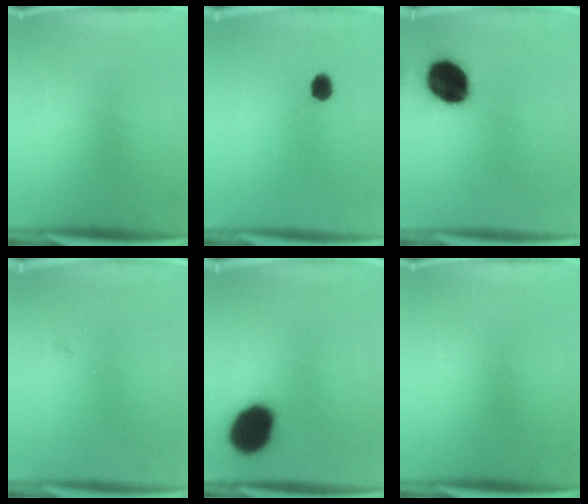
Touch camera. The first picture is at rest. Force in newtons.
{"total": 3.1}
{"total": 15.5}
{"total": 0.7}
{"total": 16.4}
{"total": 0.0}